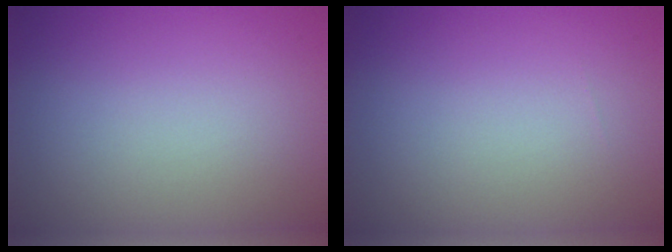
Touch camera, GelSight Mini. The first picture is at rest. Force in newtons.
{"total": 0.0}